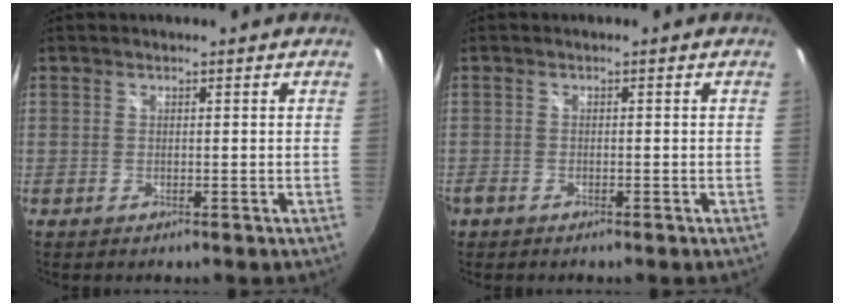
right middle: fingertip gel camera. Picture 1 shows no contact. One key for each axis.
{"total": 1.4, "fx": -1.0, "fy": 0.9, "fz": 0.3, "tx": -0.011, "ty": -0.003, "tz": -0.021}